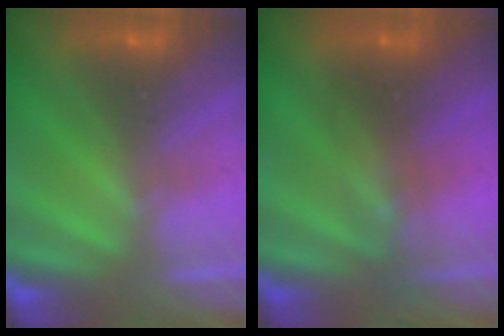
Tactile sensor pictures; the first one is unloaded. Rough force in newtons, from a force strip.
{"total": 2.9}